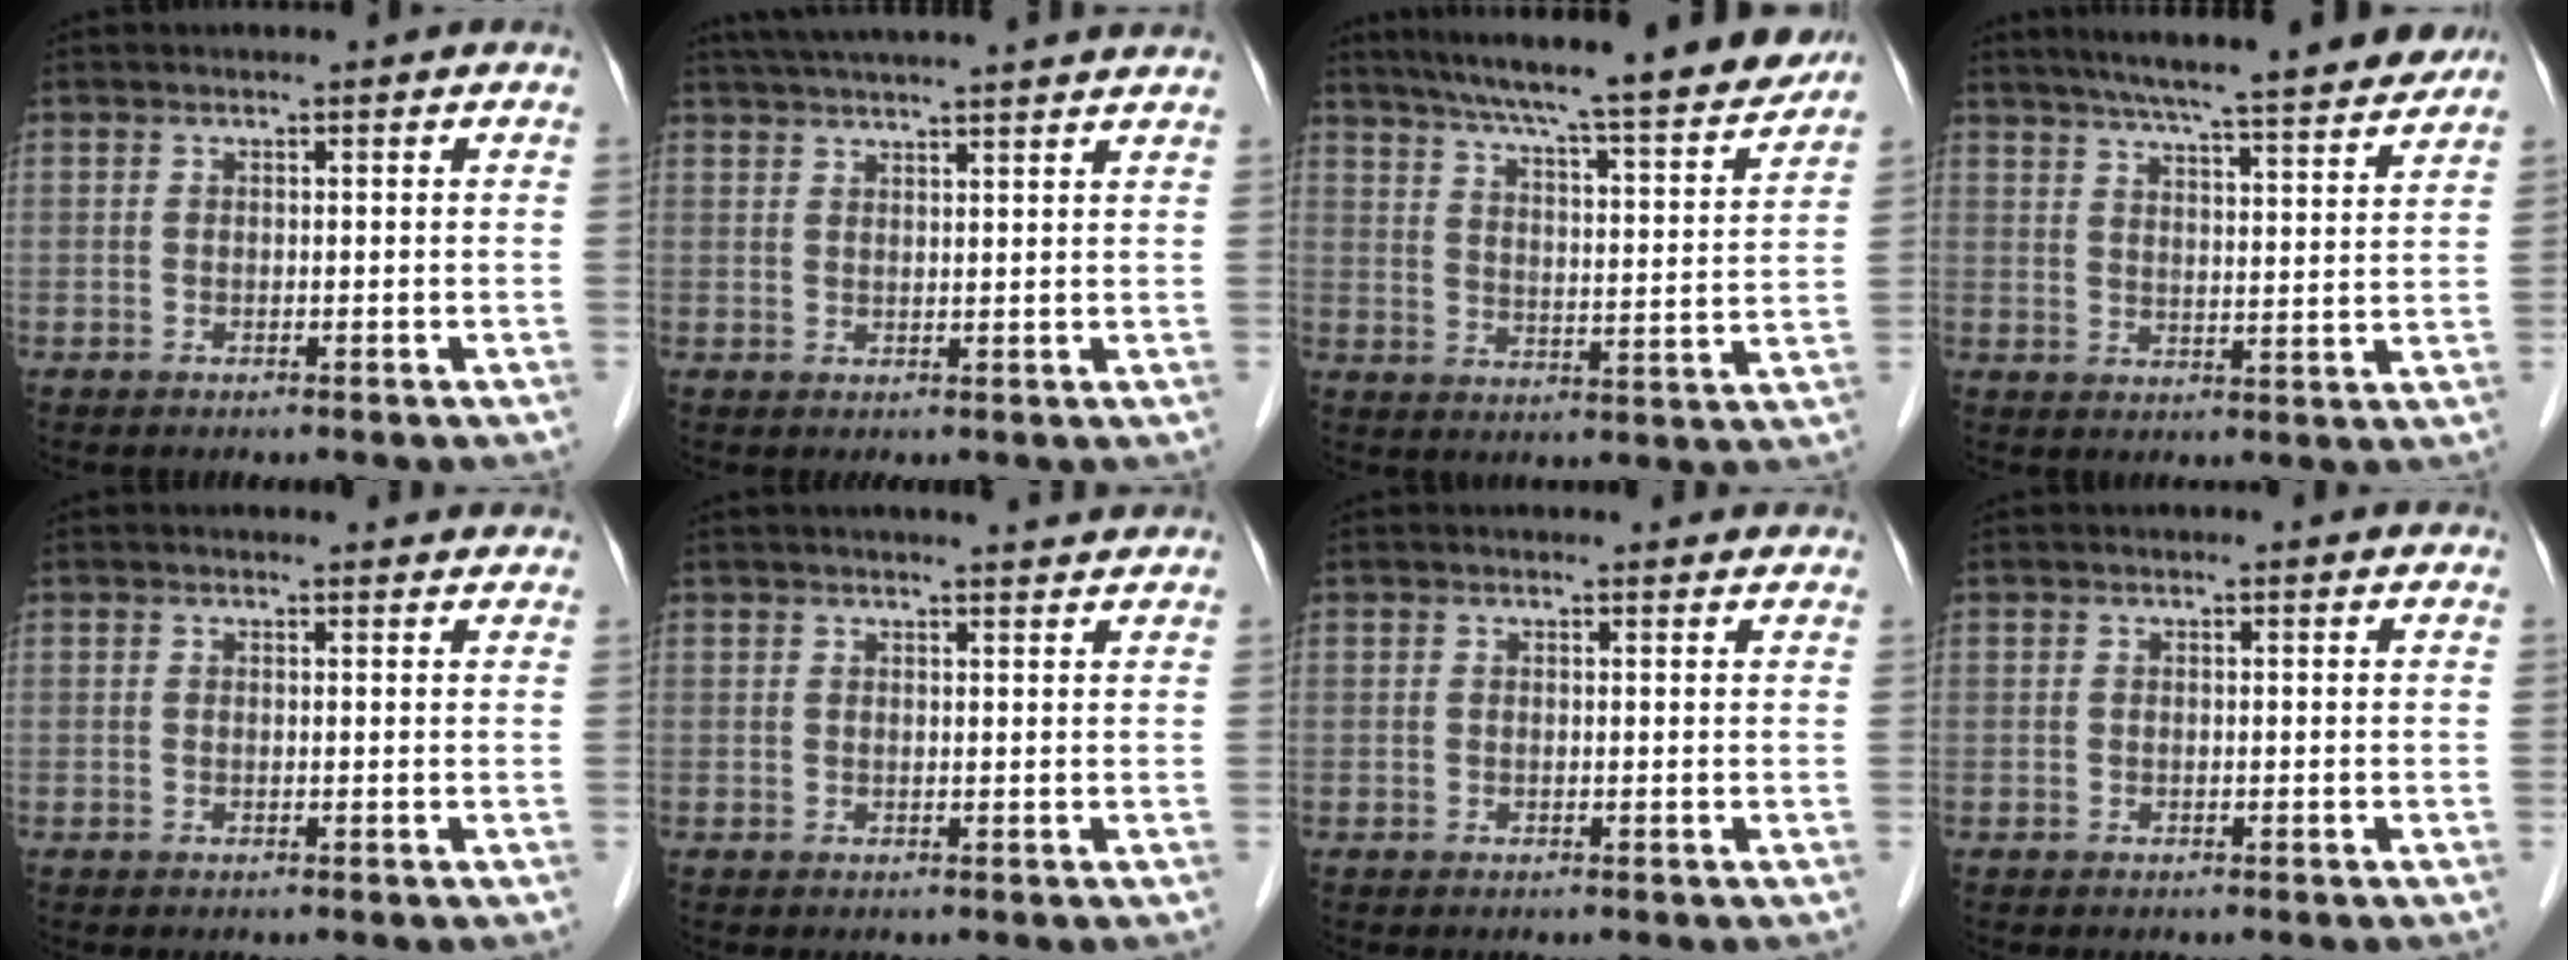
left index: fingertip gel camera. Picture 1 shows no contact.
{"total": 16.2, "force": [14.6, -0.1, 7.1], "torque": [-0.123, 0.030, 0.197]}
{"total": 21.7, "force": [19.1, 0.8, 10.1], "torque": [-0.159, -0.022, 0.259]}
{"total": 18.8, "force": [16.3, 1.0, 9.3], "torque": [-0.141, 0.011, 0.219]}
{"total": 3.9, "force": [3.8, 0.6, 0.7], "torque": [-0.011, 0.006, 0.034]}
{"total": 5.7, "force": [5.3, 0.0, 1.9], "torque": [-0.028, 0.015, 0.055]}
{"total": 4.2, "force": [4.1, 0.7, 0.7], "torque": [-0.009, 0.010, 0.036]}
{"total": 2.0, "force": [1.9, 0.1, 0.4], "torque": [-0.013, 0.007, 0.016]}